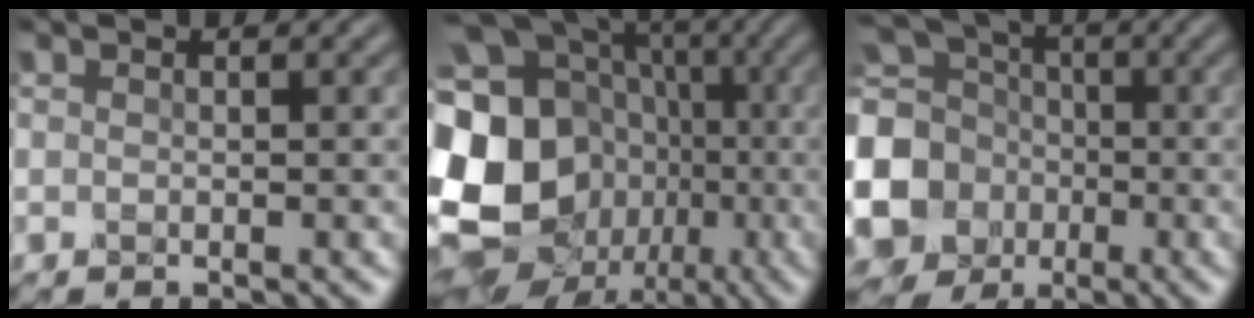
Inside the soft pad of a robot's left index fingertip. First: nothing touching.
{"total": 20.8, "force": [-2.4, 17.8, 10.4], "torque": [-0.233, -0.001, -0.070]}
{"total": 15.7, "force": [-3.4, 14.3, 5.6], "torque": [-0.158, -0.010, -0.098]}